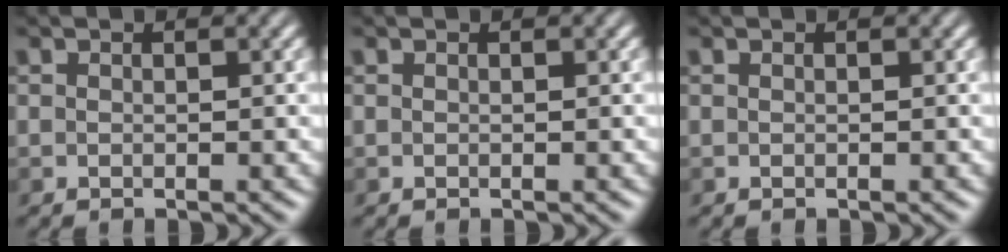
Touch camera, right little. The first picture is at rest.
{"total": 0.0}
{"total": 0.0}